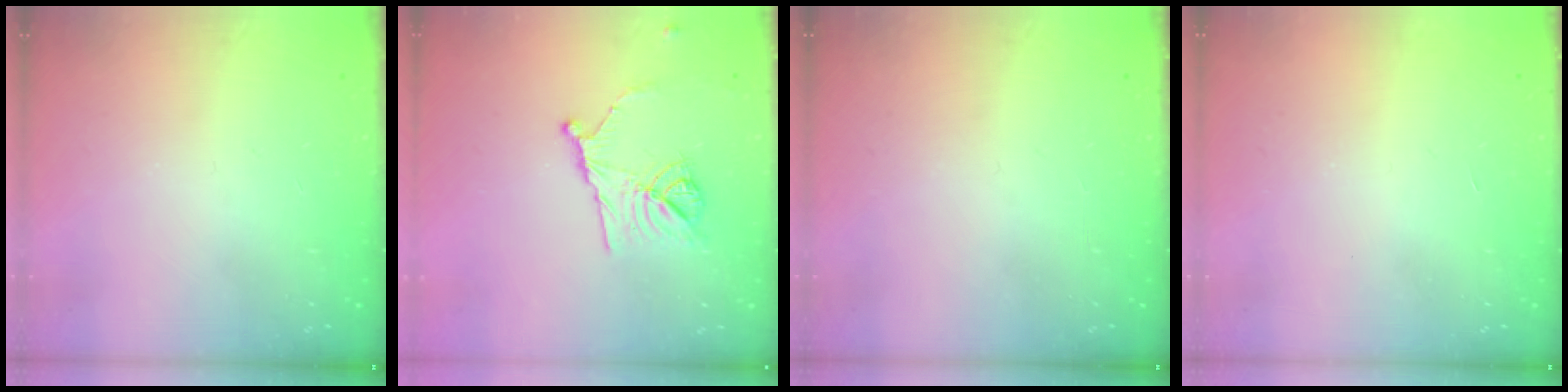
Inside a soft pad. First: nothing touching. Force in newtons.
{"total": 11.2, "press": 10.9, "slide": 2.3}
{"total": 0.0}
{"total": 1.7, "press": 1.7, "slide": 0.1}